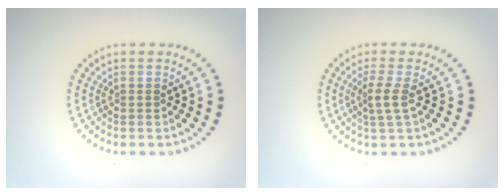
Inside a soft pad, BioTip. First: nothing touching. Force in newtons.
{"total": 1.8, "press": 1.4, "slide": 1.2}